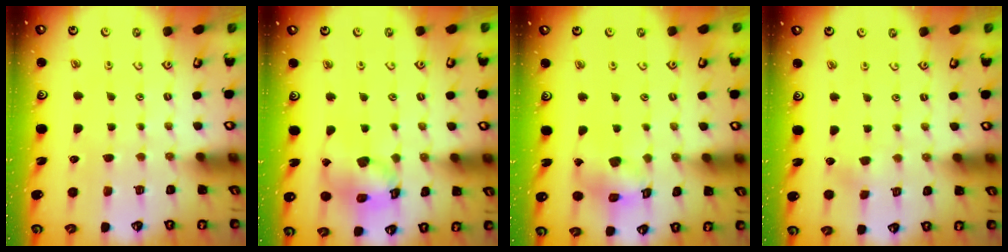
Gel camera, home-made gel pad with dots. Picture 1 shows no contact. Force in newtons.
{"total": 13.5, "press": 13.4, "slide": 1.8}
{"total": 11.0, "press": 11.0, "slide": 1.2}
{"total": 2.9, "press": 2.9, "slide": 0.2}